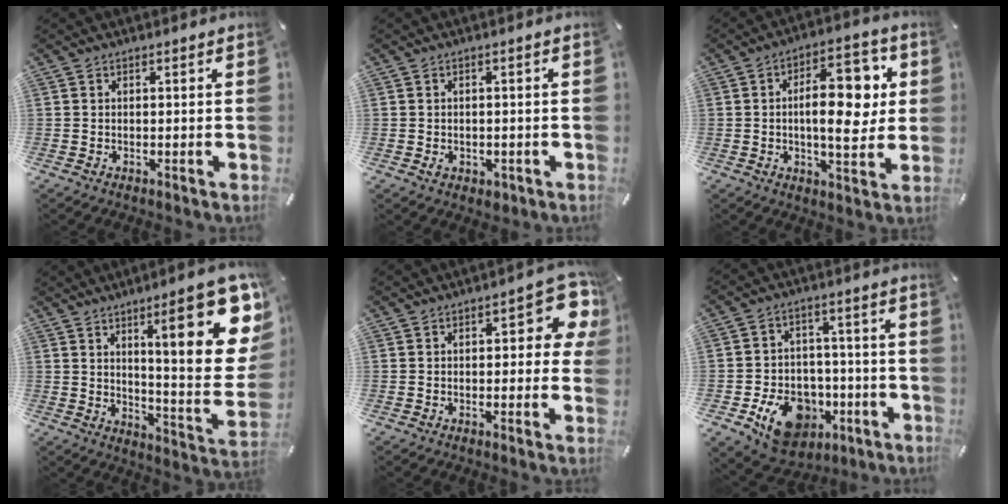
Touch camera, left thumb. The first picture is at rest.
{"total": 2.2, "force": [-0.8, 1.9, 1.0], "torque": [-0.009, 0.000, -0.016]}
{"total": 15.0, "force": [1.9, 7.3, 13.0], "torque": [-0.172, -0.002, 0.025]}
{"total": 23.9, "force": [10.8, 6.8, 20.2], "torque": [-0.275, -0.073, 0.161]}
{"total": 10.7, "force": [2.6, 4.8, 9.2], "torque": [-0.106, -0.017, 0.041]}
{"total": 14.4, "force": [-6.3, 10.8, 7.2], "torque": [-0.094, 0.041, -0.099]}